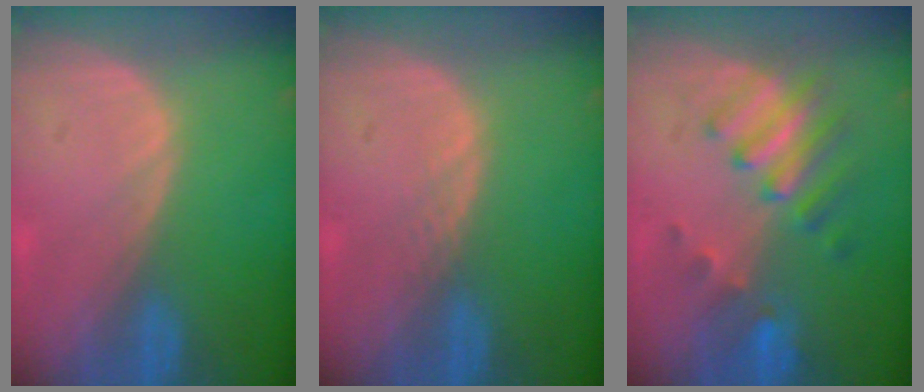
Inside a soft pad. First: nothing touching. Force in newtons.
{"total": 1.0, "press": 1.0, "slide": 0.1}
{"total": 7.4, "press": 6.8, "slide": 3.0}